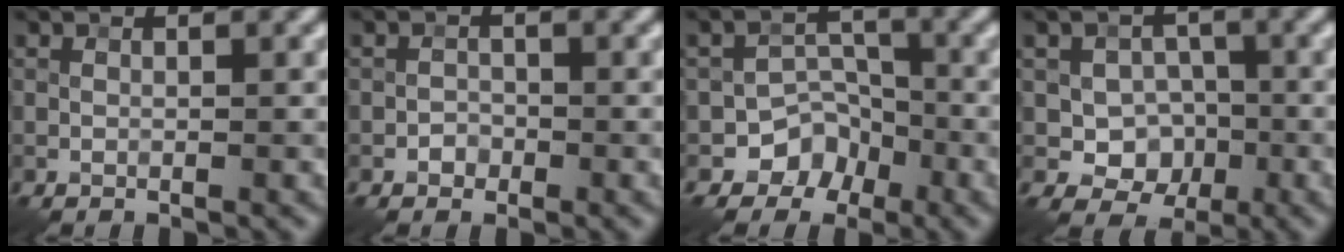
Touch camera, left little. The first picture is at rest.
{"total": 1.1, "force": [-0.6, 0.9, 0.2], "torque": [0.003, 0.001, -0.011]}
{"total": 4.4, "force": [-2.7, 3.4, 1.0], "torque": [0.004, 0.012, -0.043]}
{"total": 4.6, "force": [-0.9, 3.9, 2.4], "torque": [-0.017, -0.002, -0.025]}